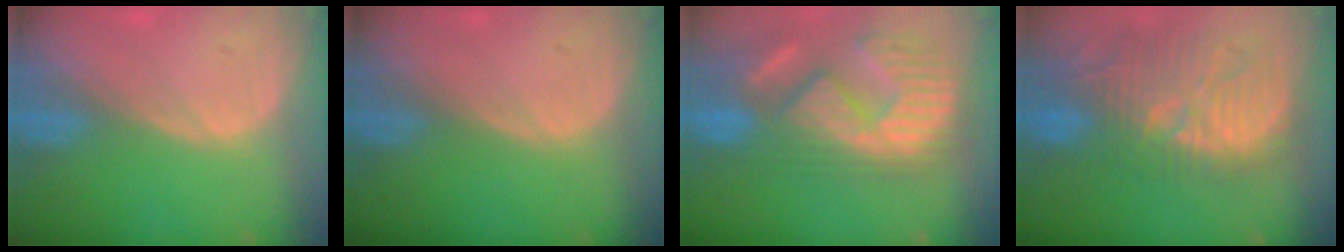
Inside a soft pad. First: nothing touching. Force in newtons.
{"total": 0.0}
{"total": 13.7, "press": 12.2, "slide": 6.2}
{"total": 12.8, "press": 12.1, "slide": 4.2}